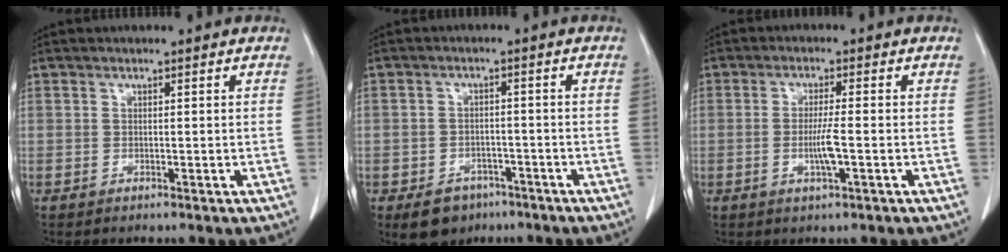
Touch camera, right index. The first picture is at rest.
{"total": 5.8, "force": [-3.7, 4.2, 1.7], "torque": [-0.026, 0.006, -0.049]}
{"total": 2.8, "force": [-0.6, -0.1, 2.8], "torque": [-0.057, -0.005, -0.012]}